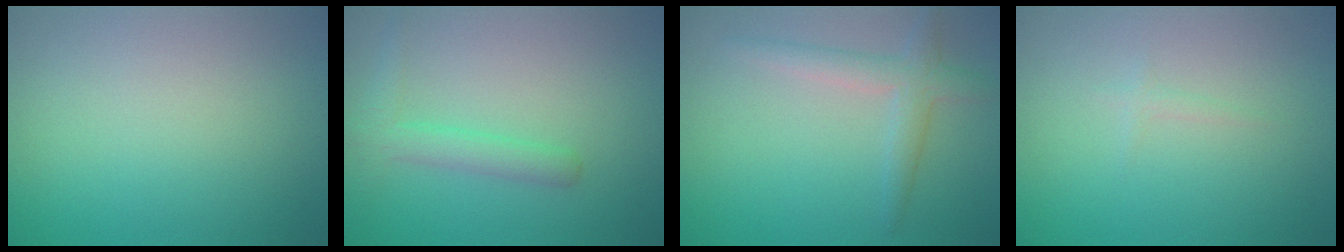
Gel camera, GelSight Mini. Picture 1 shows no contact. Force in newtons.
{"total": 2.5, "press": 2.5, "slide": 0.0}
{"total": 2.7, "press": 2.7, "slide": 0.1}
{"total": 0.7, "press": 0.6, "slide": 0.1}